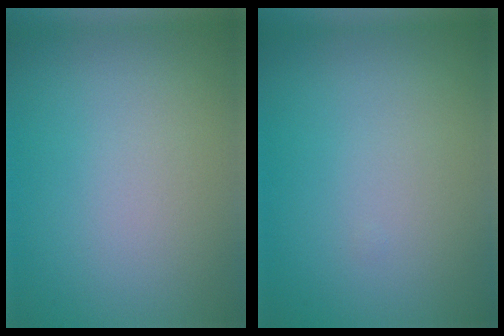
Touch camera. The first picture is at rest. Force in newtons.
{"total": 0.0}